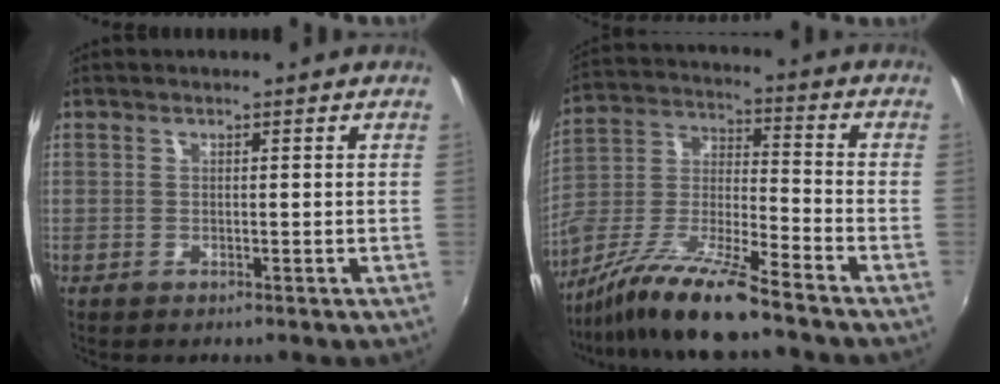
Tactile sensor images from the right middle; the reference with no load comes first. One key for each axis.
{"total": 14.0, "fx": -10.8, "fy": 1.0, "fz": 8.8, "tx": -0.187, "ty": -0.011, "tz": -0.213}